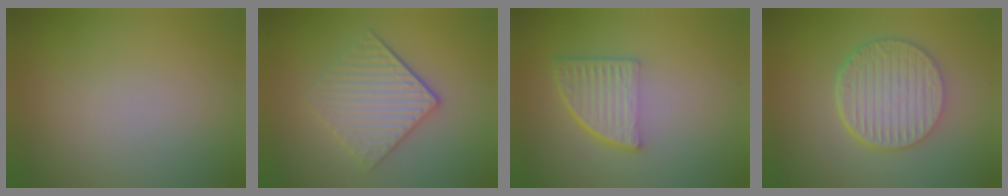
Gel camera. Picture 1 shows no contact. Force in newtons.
{"total": 4.3, "press": 3.4, "slide": 2.6}
{"total": 4.7, "press": 3.3, "slide": 3.3}
{"total": 6.3, "press": 4.6, "slide": 4.3}